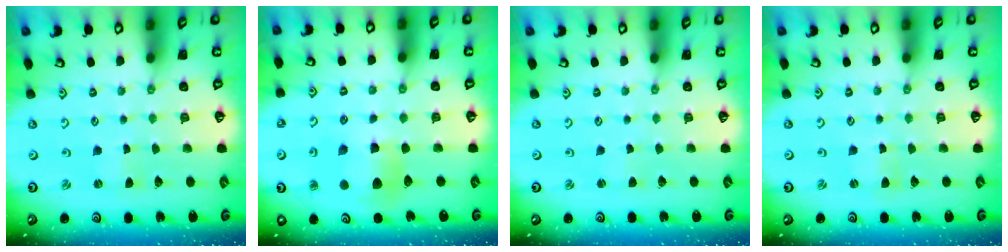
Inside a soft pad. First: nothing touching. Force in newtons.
{"total": 10.2, "press": 10.2, "slide": 1.2}
{"total": 1.1, "press": 1.1, "slide": 0.2}
{"total": 0.0}